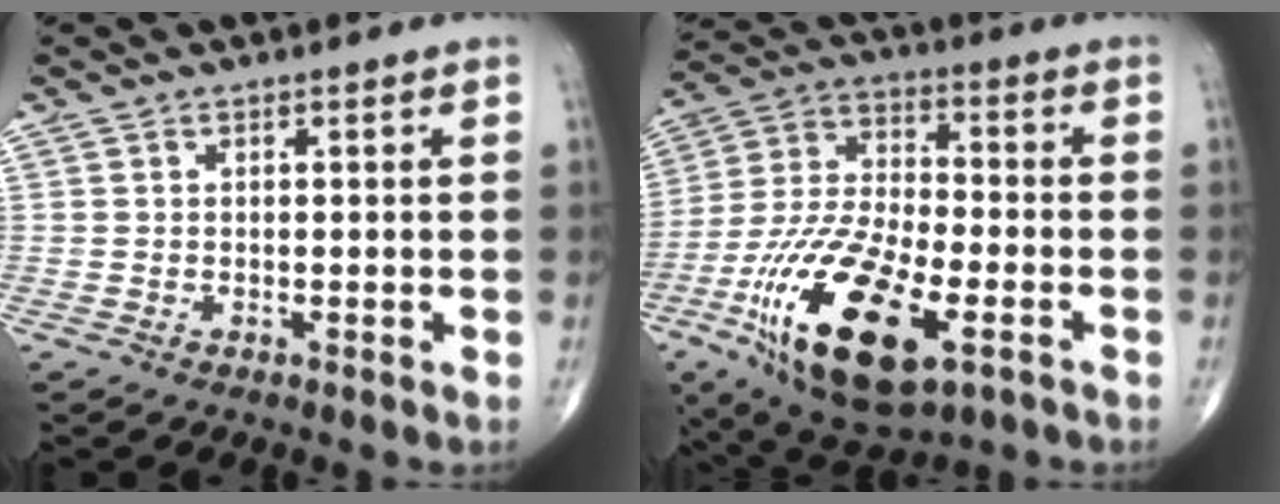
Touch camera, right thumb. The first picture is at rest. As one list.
[{"total": 22.9, "force": [-9.1, 9.7, 18.6], "torque": [-0.376, 0.011, -0.155]}]